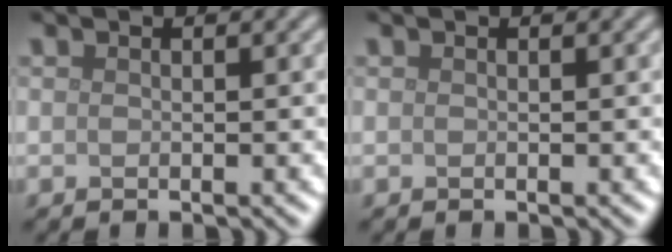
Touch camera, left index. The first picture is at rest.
{"total": 0.0}